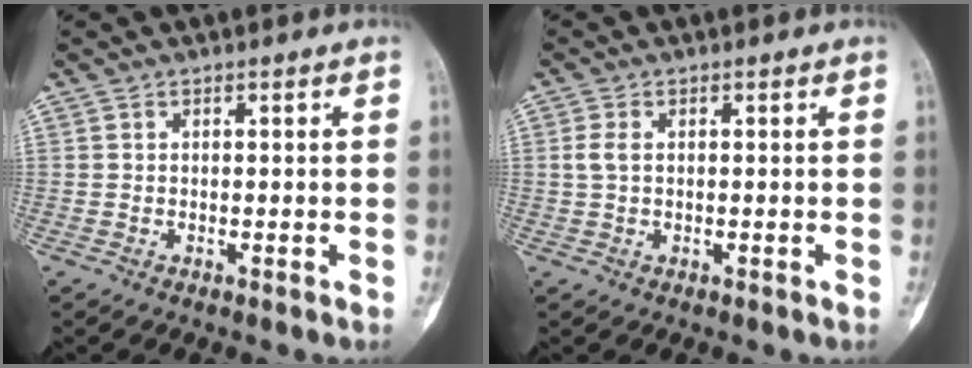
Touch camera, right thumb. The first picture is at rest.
{"total": 2.2, "force": [0.4, 1.3, 1.8], "torque": [-0.047, 0.005, 0.008]}